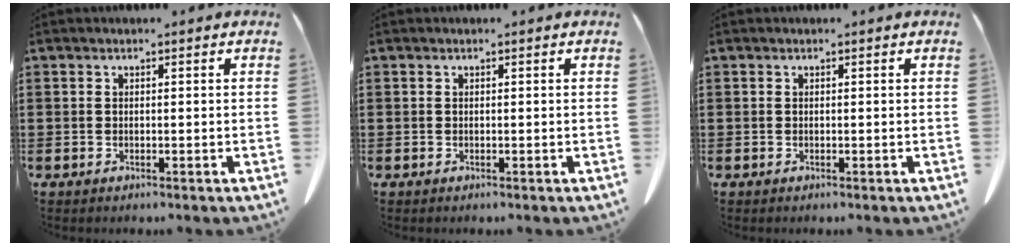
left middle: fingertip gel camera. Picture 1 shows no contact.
{"total": 0.0}
{"total": 0.0}